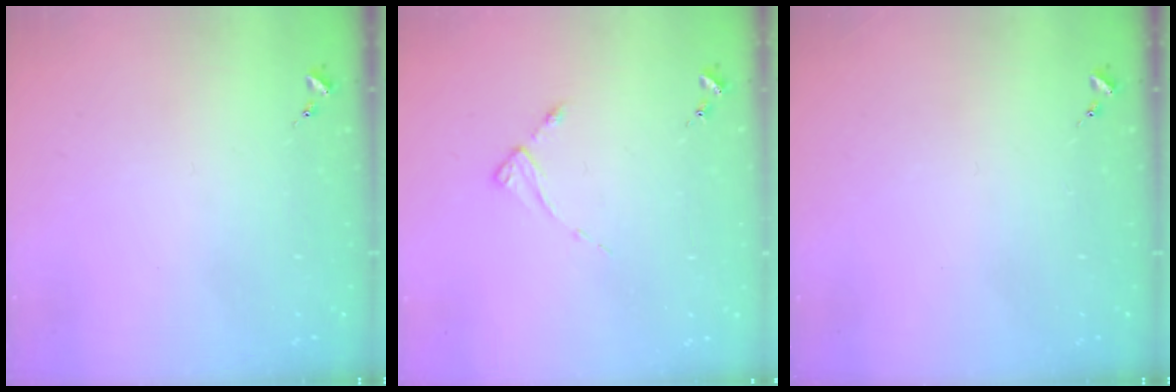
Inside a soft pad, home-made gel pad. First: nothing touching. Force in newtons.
{"total": 2.6, "press": 2.6, "slide": 0.3}
{"total": 0.0}